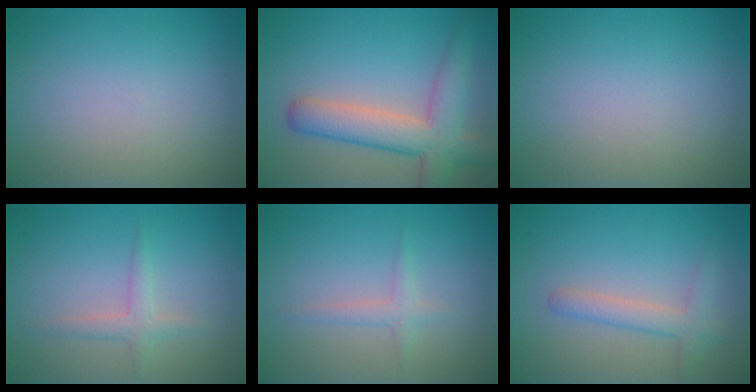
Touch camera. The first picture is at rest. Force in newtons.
{"total": 6.4, "press": 6.4, "slide": 0.4}
{"total": 0.0}
{"total": 1.7, "press": 1.7, "slide": 0.1}
{"total": 1.3, "press": 1.3, "slide": 0.1}
{"total": 1.8, "press": 1.8, "slide": 0.2}